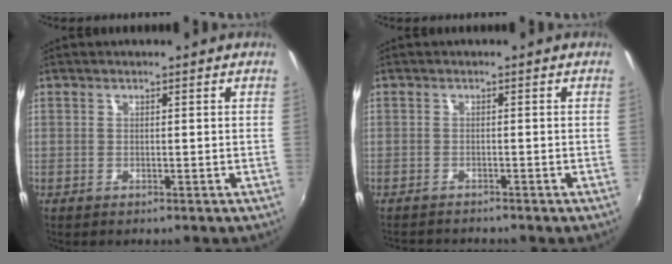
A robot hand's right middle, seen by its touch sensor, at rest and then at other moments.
{"total": 3.4, "force": [-3.3, 0.4, 0.7], "torque": [-0.025, -0.013, -0.056]}